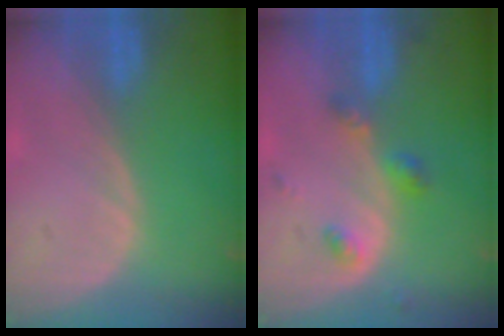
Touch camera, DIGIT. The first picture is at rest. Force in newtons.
{"total": 3.7, "press": 3.7, "slide": 0.4}